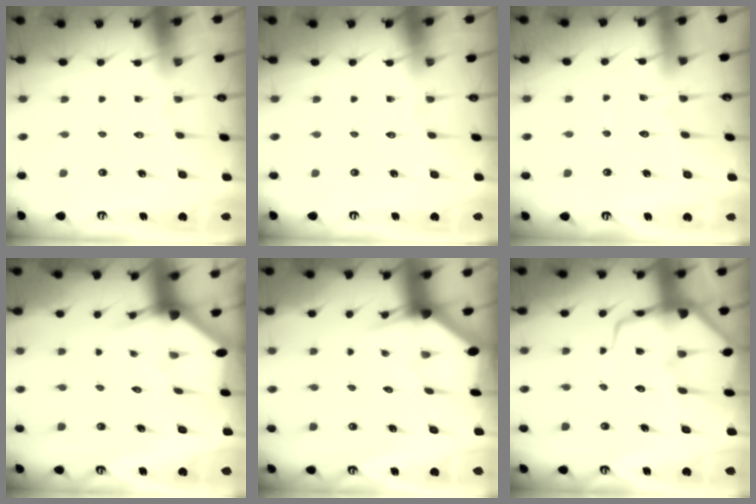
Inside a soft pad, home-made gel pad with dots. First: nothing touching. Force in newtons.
{"total": 0.0}
{"total": 2.4, "press": 2.4, "slide": 0.3}
{"total": 2.7, "press": 2.7, "slide": 0.1}
{"total": 3.0, "press": 3.0, "slide": 0.0}
{"total": 11.3, "press": 11.2, "slide": 1.2}